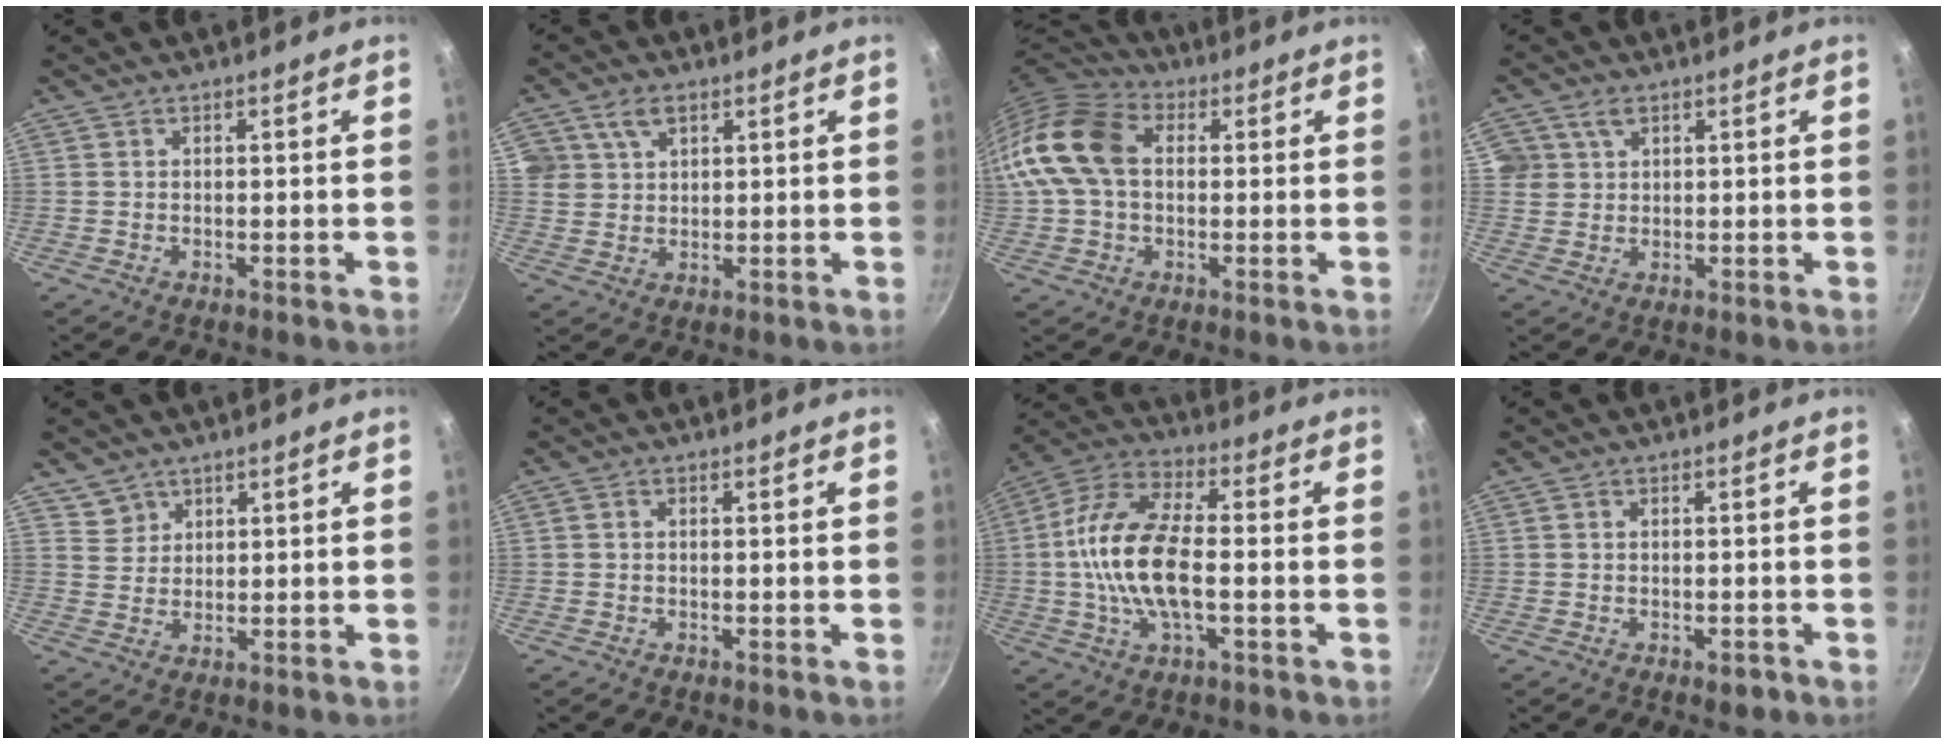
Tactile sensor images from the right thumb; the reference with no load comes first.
{"total": 5.3, "force": [2.7, 3.6, 2.8], "torque": [-0.035, -0.004, 0.053]}
{"total": 15.2, "force": [1.5, 10.8, 10.6], "torque": [-0.192, 0.029, 0.009]}
{"total": 3.9, "force": [1.9, 2.9, 1.7], "torque": [-0.016, 0.001, 0.038]}
{"total": 3.3, "force": [2.2, 2.4, 0.0], "torque": [0.020, 0.001, 0.044]}
{"total": 0.8, "force": [-0.1, 0.5, 0.6], "torque": [-0.012, 0.006, -0.002]}
{"total": 16.3, "force": [-1.2, 7.3, 14.5], "torque": [-0.278, 0.032, -0.041]}
{"total": 2.4, "force": [-1.2, 1.2, 1.6], "torque": [-0.023, 0.010, -0.014]}